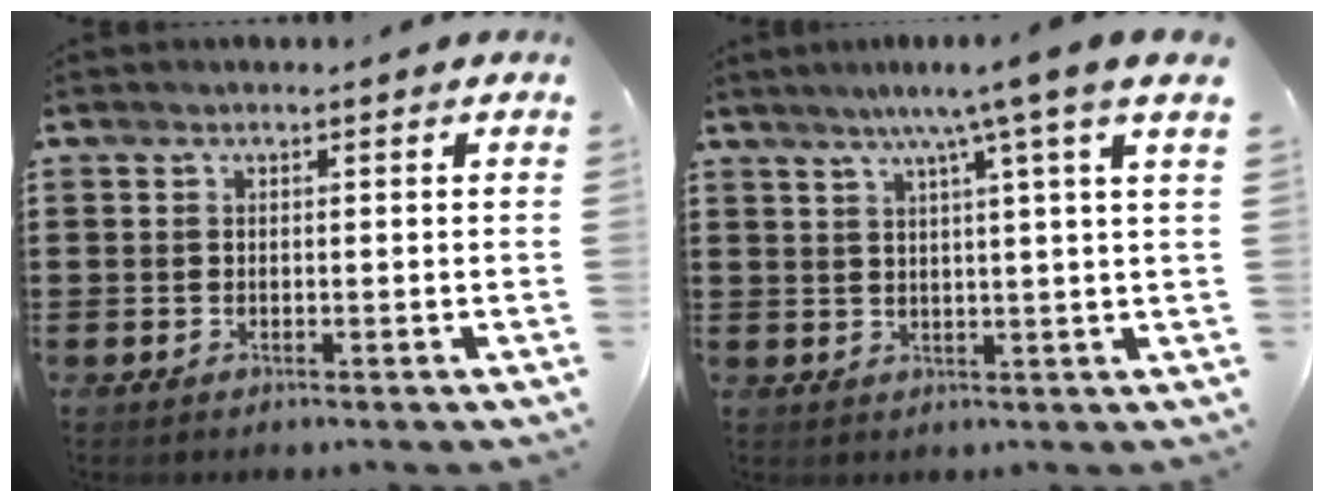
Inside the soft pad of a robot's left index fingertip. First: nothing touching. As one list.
[{"total": 6.6, "force": [4.0, -1.3, 5.0], "torque": [-0.108, -0.008, 0.061]}]